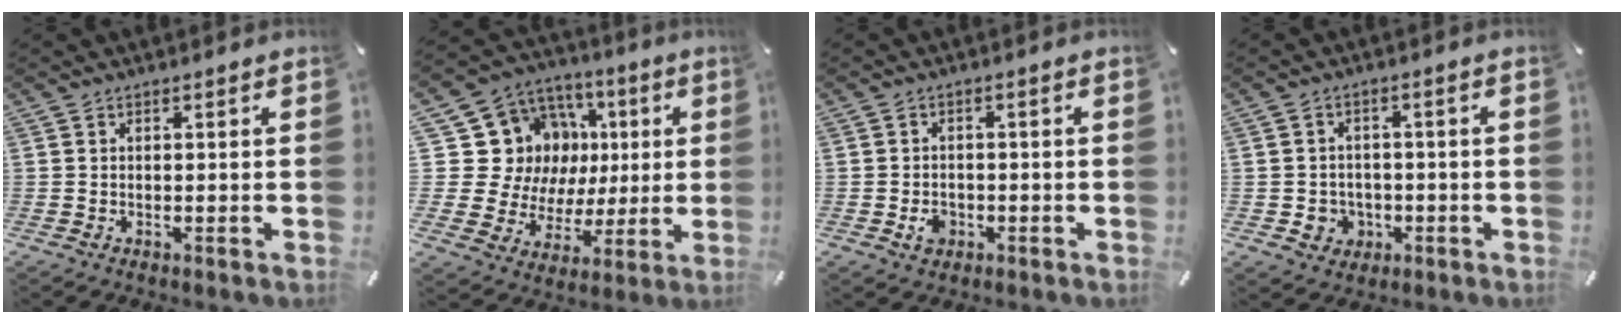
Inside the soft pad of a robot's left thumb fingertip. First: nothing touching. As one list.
[{"total": 17.7, "force": [3.8, 16.1, 6.1], "torque": [-0.089, -0.042, 0.113]}, {"total": 3.4, "force": [-1.2, 2.8, 1.5], "torque": [-0.026, 0.006, -0.020]}, {"total": 5.5, "force": [-1.3, 5.2, 1.4], "torque": [-0.026, 0.011, -0.022]}]